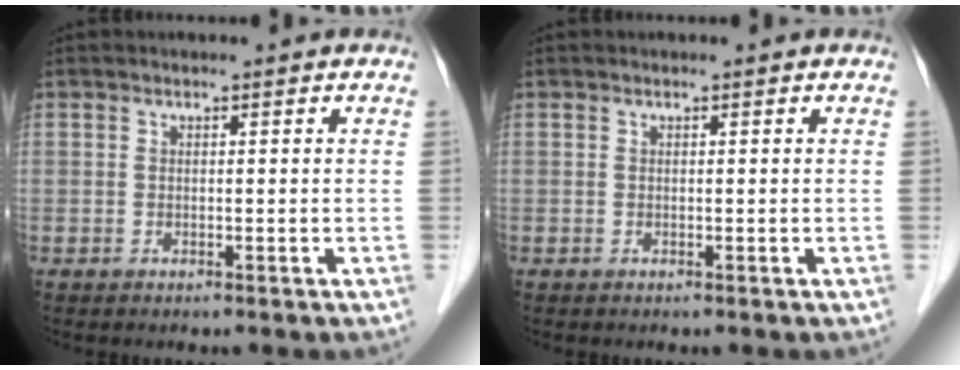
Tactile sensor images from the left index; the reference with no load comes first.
{"total": 0.0}